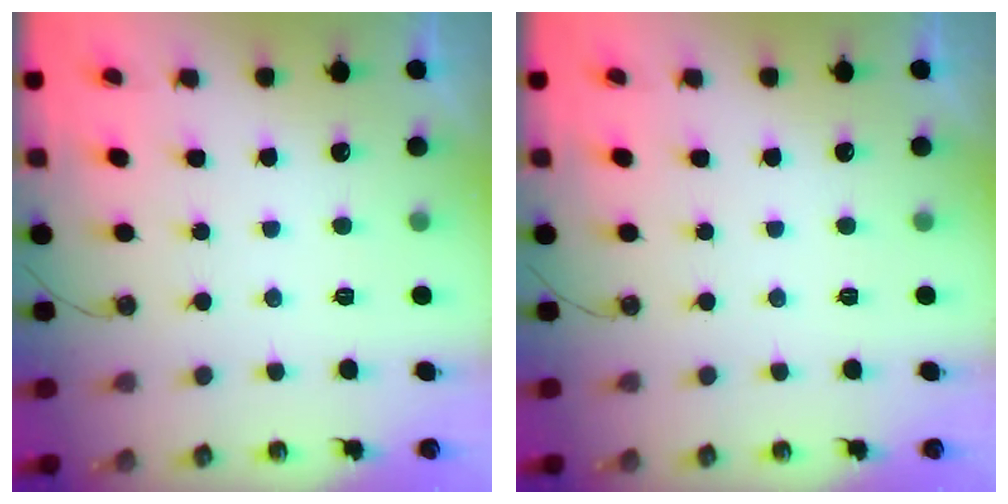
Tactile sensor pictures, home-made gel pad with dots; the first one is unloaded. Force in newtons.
{"total": 0.0}